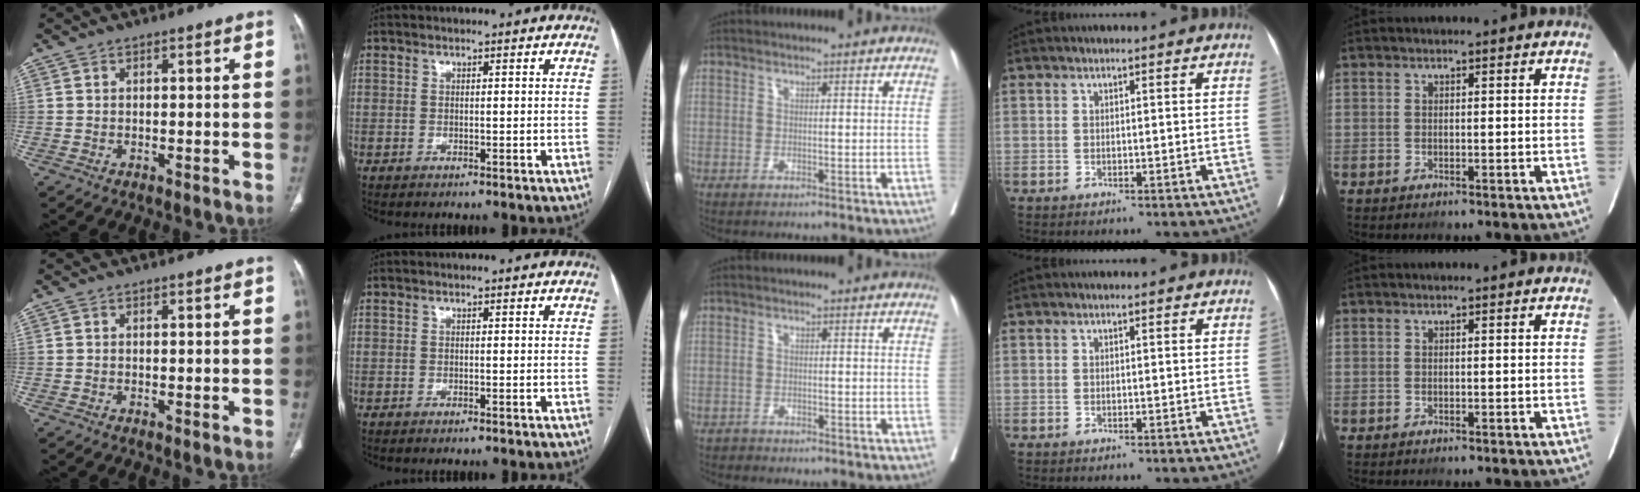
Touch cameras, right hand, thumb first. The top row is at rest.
{"middle": {"total": 0.8, "force": [-0.8, 0.2, -0.3], "torque": [0.000, -0.001, -0.017]}}